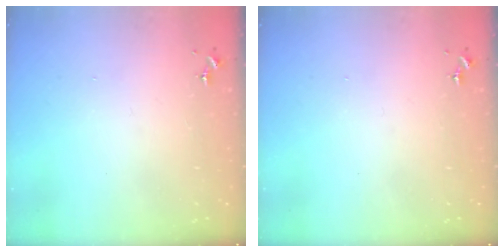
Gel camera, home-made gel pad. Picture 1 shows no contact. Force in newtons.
{"total": 0.0}